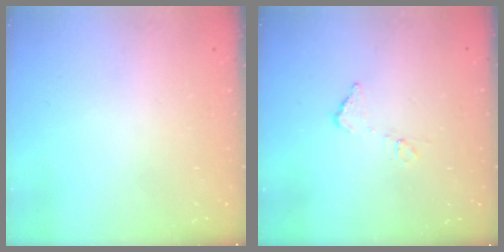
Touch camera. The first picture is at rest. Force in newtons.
{"total": 6.4, "press": 6.4, "slide": 0.4}